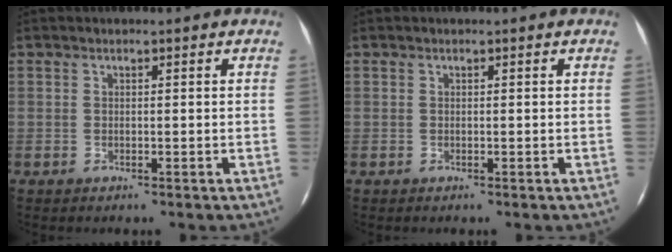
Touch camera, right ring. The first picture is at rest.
{"total": 0.0}